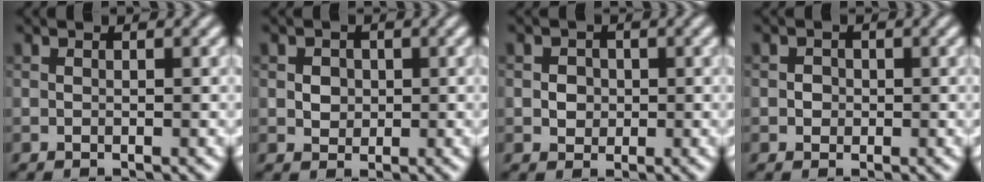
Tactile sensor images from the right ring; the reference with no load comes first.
{"total": 1.8, "force": [0.3, 1.6, 0.8], "torque": [-0.011, 0.003, 0.005]}
{"total": 1.9, "force": [0.1, 1.7, 0.8], "torque": [-0.003, 0.003, 0.001]}
{"total": 1.0, "force": [-0.1, 0.9, 0.3], "torque": [0.003, 0.000, -0.003]}